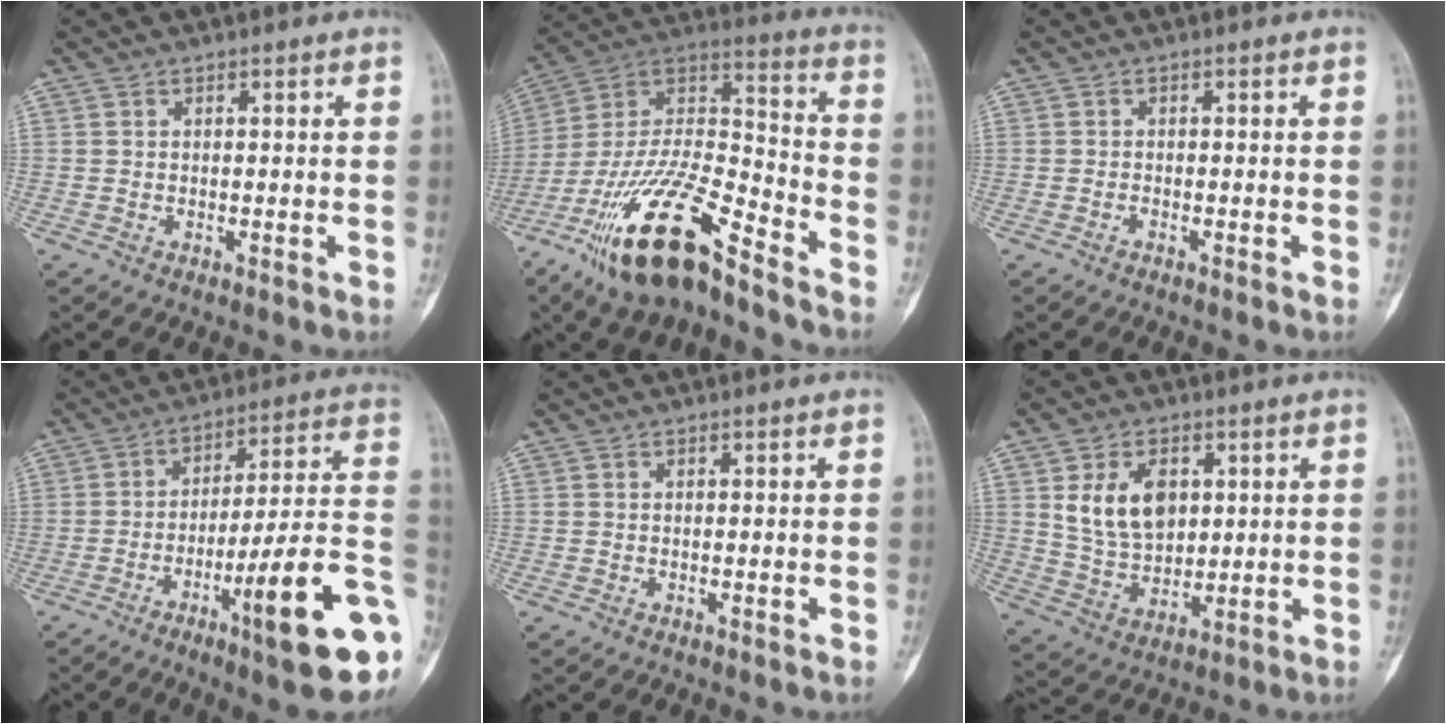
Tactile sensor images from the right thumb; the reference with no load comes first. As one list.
[{"total": 23.1, "force": [-15.1, 6.9, 16.1], "torque": [-0.333, 0.062, -0.276]}, {"total": 0.5, "force": [-0.4, 0.2, 0.3], "torque": [-0.006, 0.001, -0.010]}, {"total": 21.2, "force": [-8.0, 3.2, 19.4], "torque": [-0.232, 0.034, -0.115]}, {"total": 0.0}, {"total": 11.1, "force": [3.2, 7.5, 7.6], "torque": [-0.111, -0.017, 0.070]}]